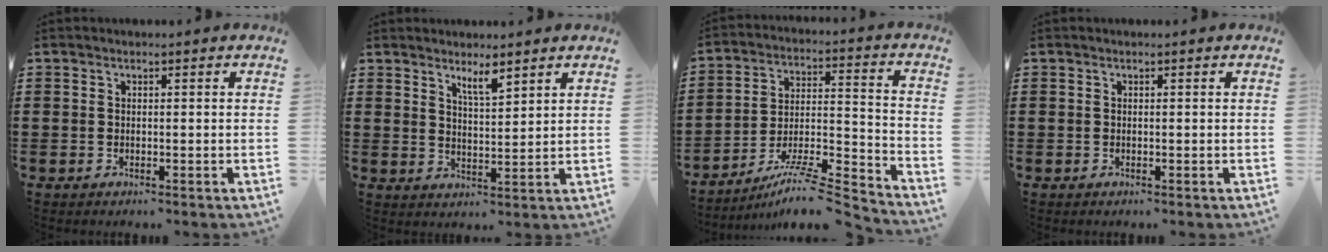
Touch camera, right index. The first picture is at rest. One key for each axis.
{"total": 3.7, "fx": 3.0, "fy": 0.6, "fz": 2.0, "tx": -0.028, "ty": -0.006, "tz": 0.050}
{"total": 9.2, "fx": -7.7, "fy": 0.4, "fz": 5.0, "tx": -0.072, "ty": 0.002, "tz": -0.151}
{"total": 0.0}